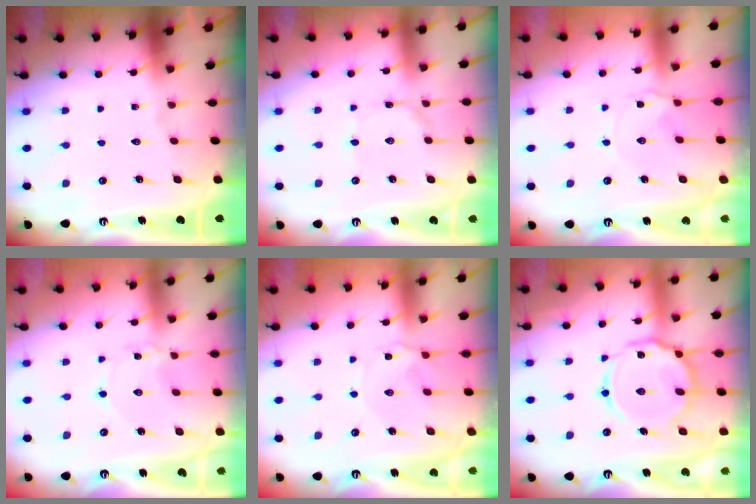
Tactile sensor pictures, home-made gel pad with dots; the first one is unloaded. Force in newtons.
{"total": 1.4, "press": 1.4, "slide": 0.1}
{"total": 0.0}
{"total": 0.9, "press": 0.9, "slide": 0.0}
{"total": 2.3, "press": 2.2, "slide": 0.4}
{"total": 14.4, "press": 14.4, "slide": 1.4}